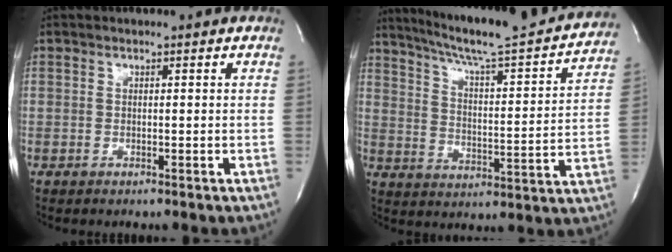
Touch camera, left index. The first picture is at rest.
{"total": 23.3, "force": [20.8, 1.5, 10.5], "torque": [-0.166, -0.029, 0.281]}